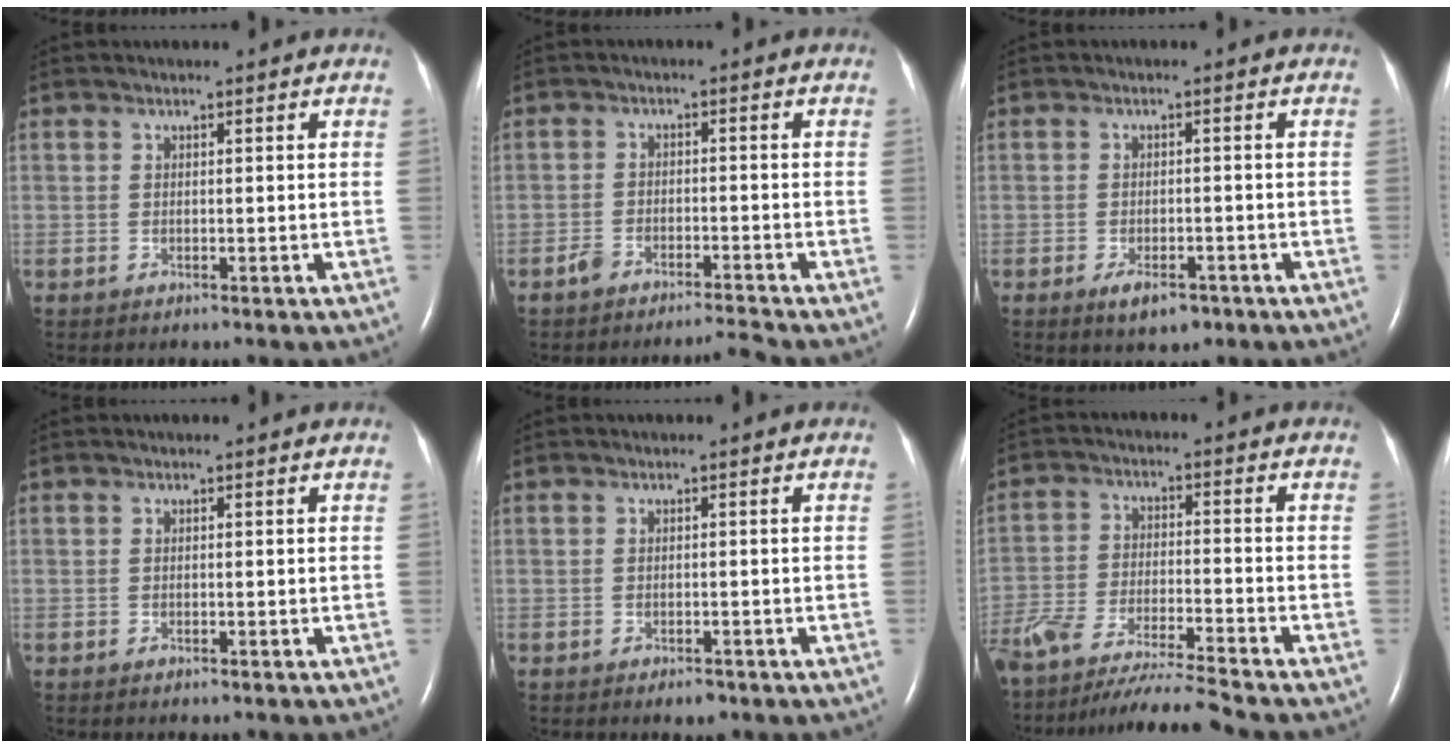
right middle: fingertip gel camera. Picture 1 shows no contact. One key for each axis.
{"total": 3.1, "fx": -2.9, "fy": 0.0, "fz": 1.0, "tx": -0.027, "ty": -0.007, "tz": -0.052}
{"total": 3.7, "fx": -2.3, "fy": 1.6, "fz": 2.4, "tx": -0.043, "ty": -0.002, "tz": -0.030}
{"total": 0.0}
{"total": 1.3, "fx": -0.9, "fy": 0.6, "fz": 0.8, "tx": -0.012, "ty": -0.001, "tz": -0.008}
{"total": 14.0, "fx": -12.7, "fy": -1.3, "fz": 5.8, "tx": -0.105, "ty": -0.021, "tz": -0.224}